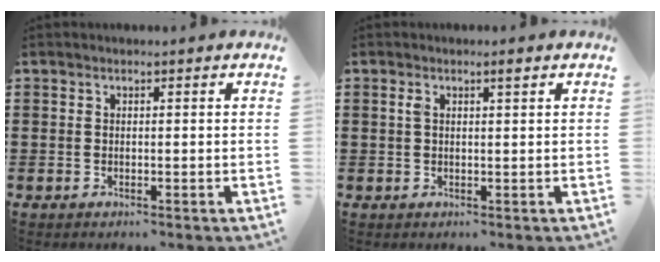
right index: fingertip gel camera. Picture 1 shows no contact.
{"total": 1.8, "force": [0.8, 0.3, 1.6], "torque": [-0.030, 0.003, 0.012]}